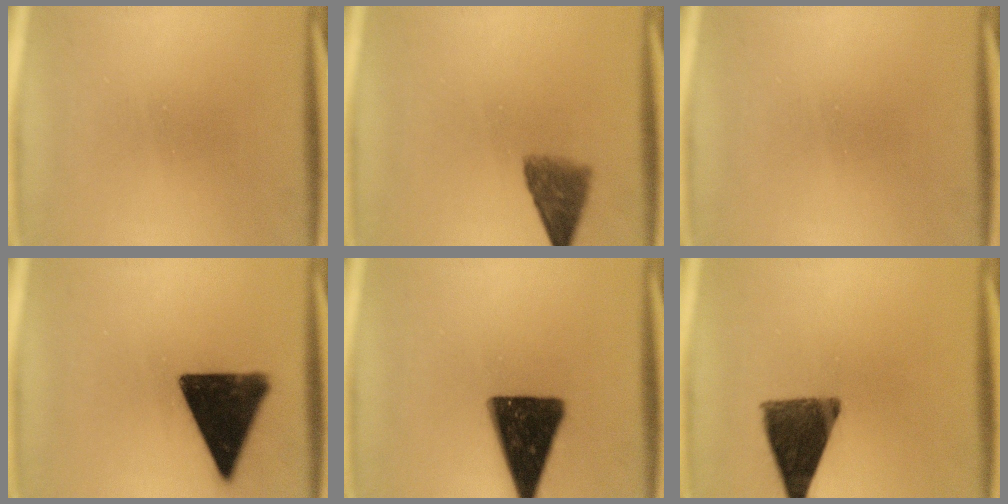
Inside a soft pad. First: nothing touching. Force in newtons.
{"total": 5.5}
{"total": 0.0}
{"total": 15.9}
{"total": 16.4}
{"total": 11.5}